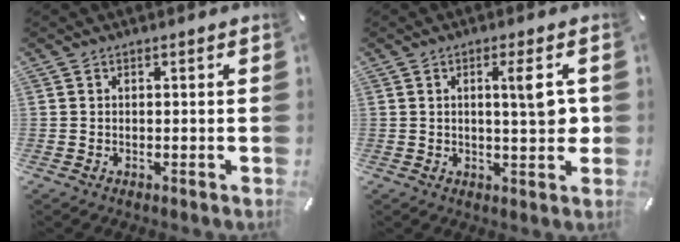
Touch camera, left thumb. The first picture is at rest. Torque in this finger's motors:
{"motor_torque": [0.24, -0.01, 0.36, 0.24, 0.01]}